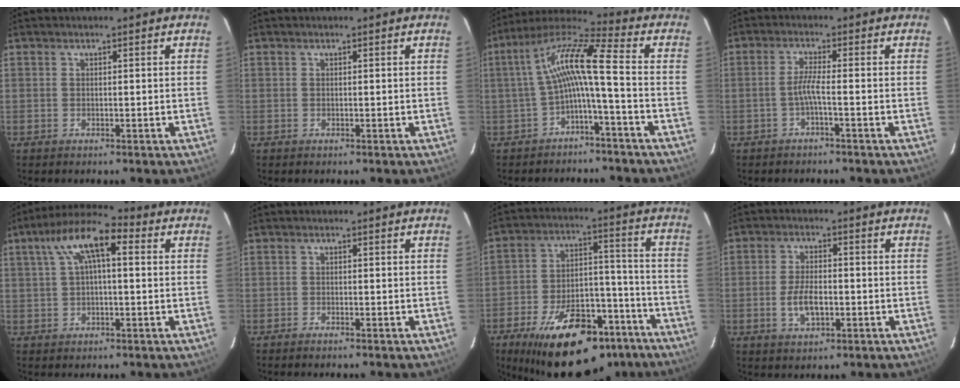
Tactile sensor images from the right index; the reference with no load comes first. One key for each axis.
{"total": 0.0}
{"total": 10.4, "fx": -1.9, "fy": 0.5, "fz": 10.2, "tx": -0.212, "ty": 0.022, "tz": -0.037}
{"total": 2.5, "fx": -1.3, "fy": -0.5, "fz": 2.1, "tx": -0.044, "ty": 0.000, "tz": -0.024}
{"total": 10.6, "fx": 3.3, "fy": 3.8, "fz": 9.3, "tx": -0.173, "ty": 0.035, "tz": 0.051}
{"total": 1.1, "fx": -1.0, "fy": 0.1, "fz": 0.4, "tx": -0.015, "ty": -0.001, "tz": -0.021}
{"total": 26.3, "fx": -18.5, "fy": 11.7, "fz": 14.6, "tx": -0.256, "ty": 0.020, "tz": -0.256}
{"total": 6.0, "fx": -1.6, "fy": 2.9, "fz": 5.0, "tx": -0.101, "ty": -0.002, "tz": -0.027}